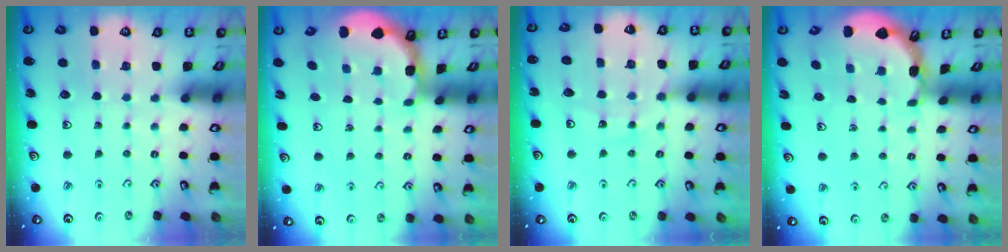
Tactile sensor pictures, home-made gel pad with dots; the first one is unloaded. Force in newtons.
{"total": 1.9, "press": 1.9, "slide": 0.2}
{"total": 11.2, "press": 11.2, "slide": 1.3}
{"total": 1.6, "press": 1.6, "slide": 0.1}